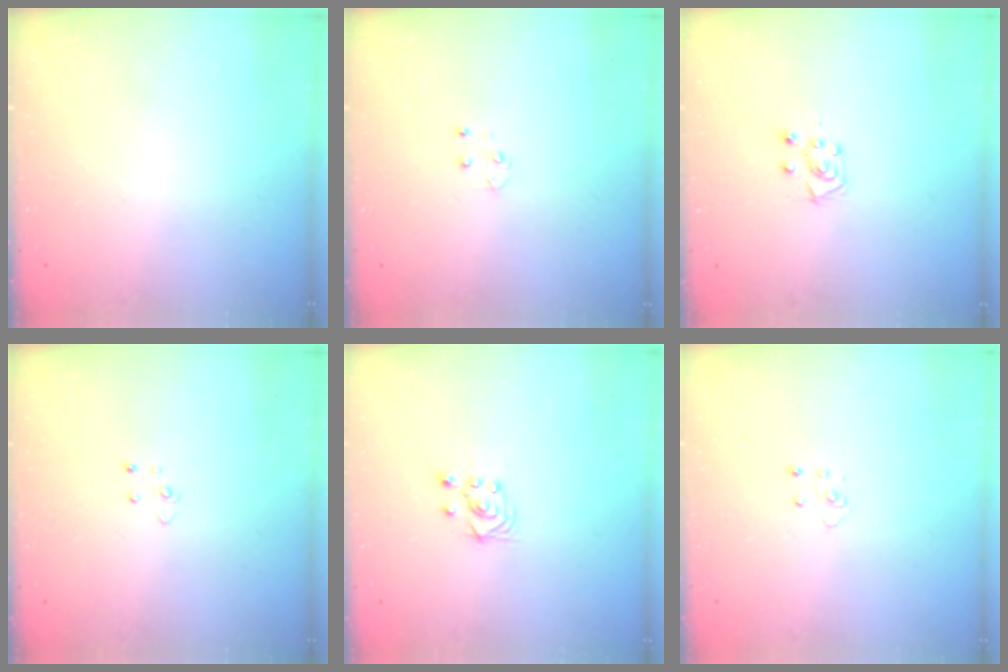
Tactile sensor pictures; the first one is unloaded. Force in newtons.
{"total": 3.1, "press": 3.1, "slide": 0.6}
{"total": 6.3, "press": 6.3, "slide": 0.3}
{"total": 2.6, "press": 2.6, "slide": 0.2}
{"total": 2.6, "press": 2.5, "slide": 1.0}
{"total": 3.7, "press": 3.7, "slide": 0.3}